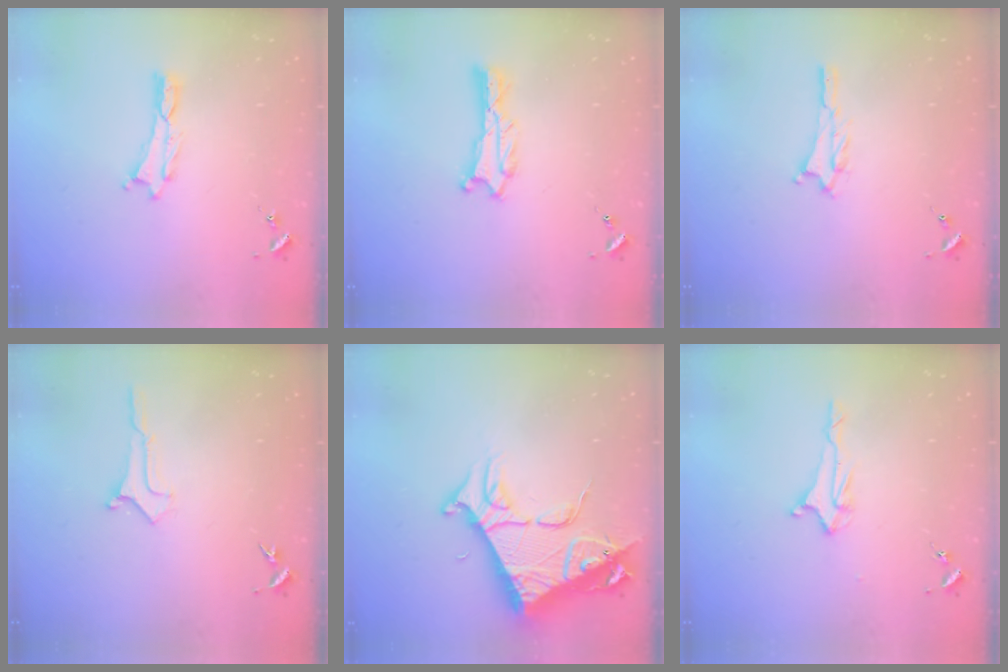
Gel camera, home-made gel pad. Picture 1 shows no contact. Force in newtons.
{"total": 0.9, "press": 0.9, "slide": 0.1}
{"total": 1.2, "press": 1.2, "slide": 0.2}
{"total": 0.0}
{"total": 10.0, "press": 9.9, "slide": 1.3}
{"total": 2.1, "press": 2.0, "slide": 0.4}